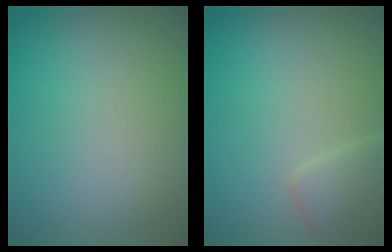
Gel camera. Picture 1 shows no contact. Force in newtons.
{"total": 2.2, "press": 2.2, "slide": 0.1}